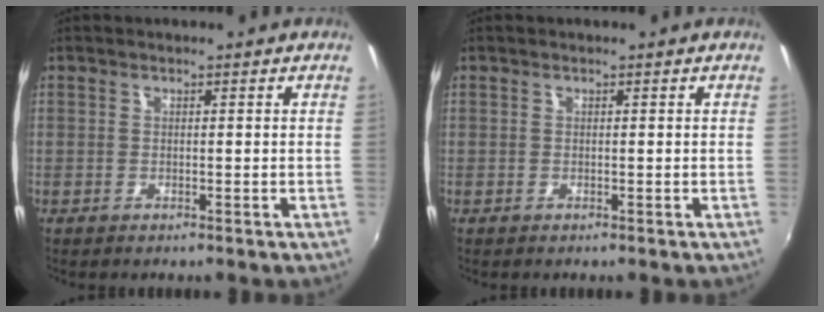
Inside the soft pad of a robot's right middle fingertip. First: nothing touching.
{"total": 0.0}